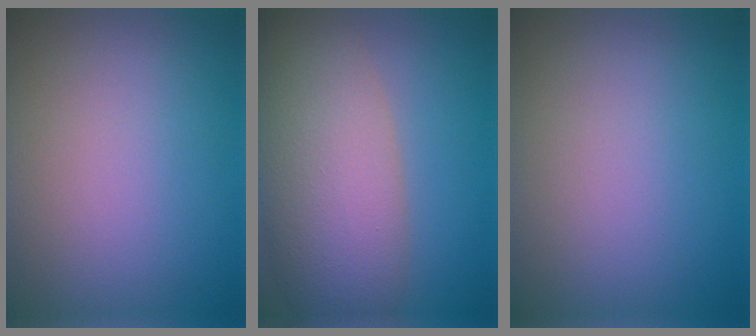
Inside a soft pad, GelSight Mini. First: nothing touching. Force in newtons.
{"total": 8.8, "press": 8.7, "slide": 0.5}
{"total": 0.0}